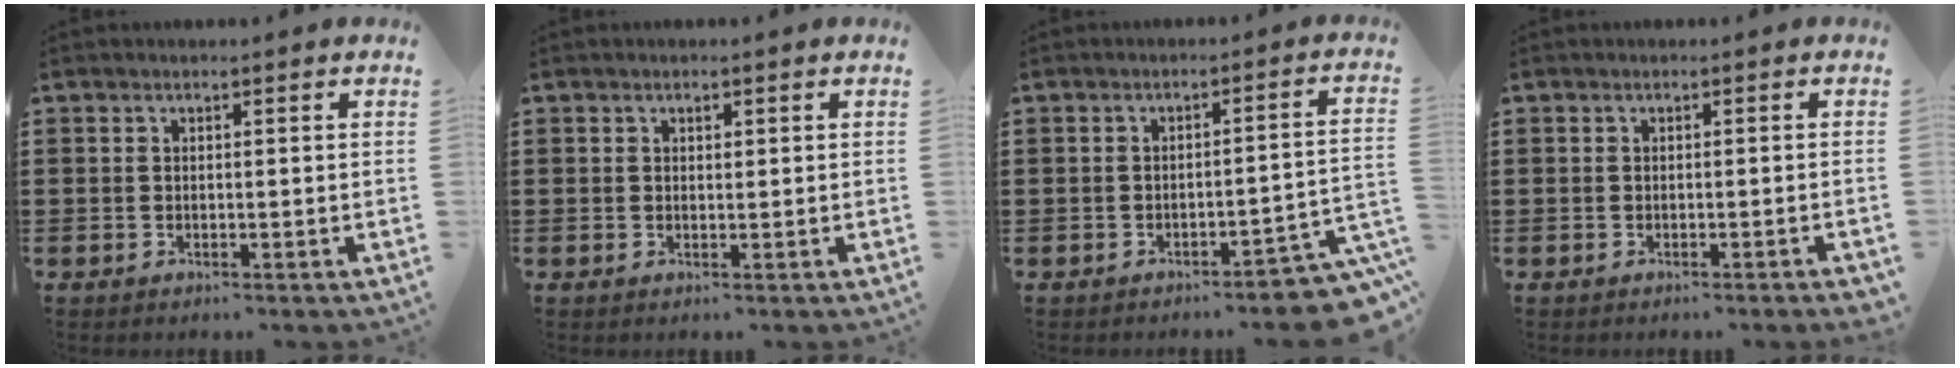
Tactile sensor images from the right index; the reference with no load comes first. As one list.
[{"total": 0.7, "force": [0.4, 0.4, 0.4], "torque": [-0.009, 0.003, 0.007]}, {"total": 4.3, "force": [-3.8, 0.6, 2.0], "torque": [-0.033, -0.006, -0.074]}, {"total": 0.8, "force": [-0.6, -0.1, 0.5], "torque": [-0.008, -0.004, -0.011]}]